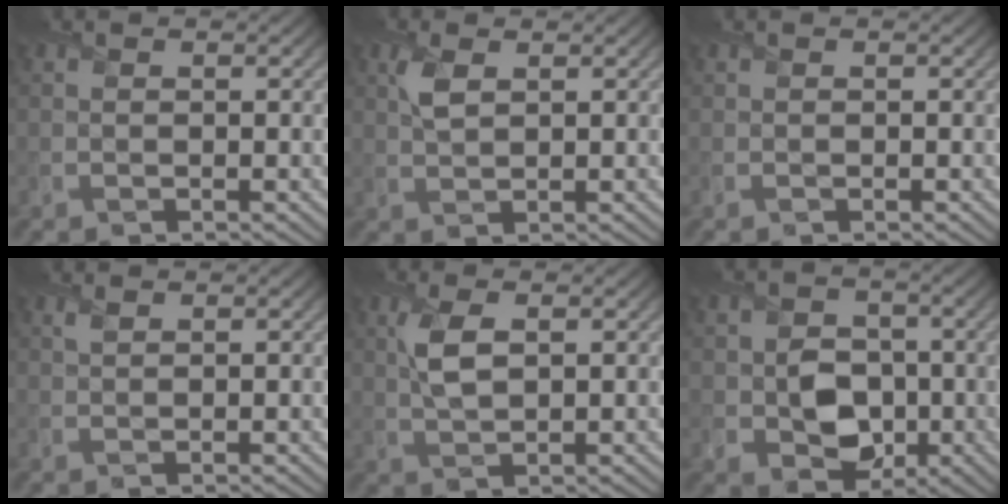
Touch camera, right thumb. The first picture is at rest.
{"total": 2.7, "force": [1.2, 1.2, 2.1], "torque": [-0.055, 0.002, 0.027]}
{"total": 0.0}
{"total": 0.8, "force": [0.6, 0.3, 0.4], "torque": [-0.015, 0.000, 0.013]}
{"total": 4.3, "force": [1.2, 1.8, 3.7], "torque": [-0.090, 0.002, 0.026]}
{"total": 6.1, "force": [-1.0, 5.0, 3.4], "torque": [-0.068, -0.011, -0.024]}